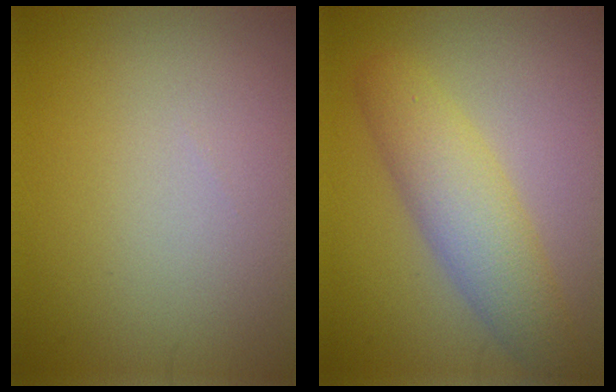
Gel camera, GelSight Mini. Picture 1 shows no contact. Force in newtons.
{"total": 4.9, "press": 4.9, "slide": 0.1}